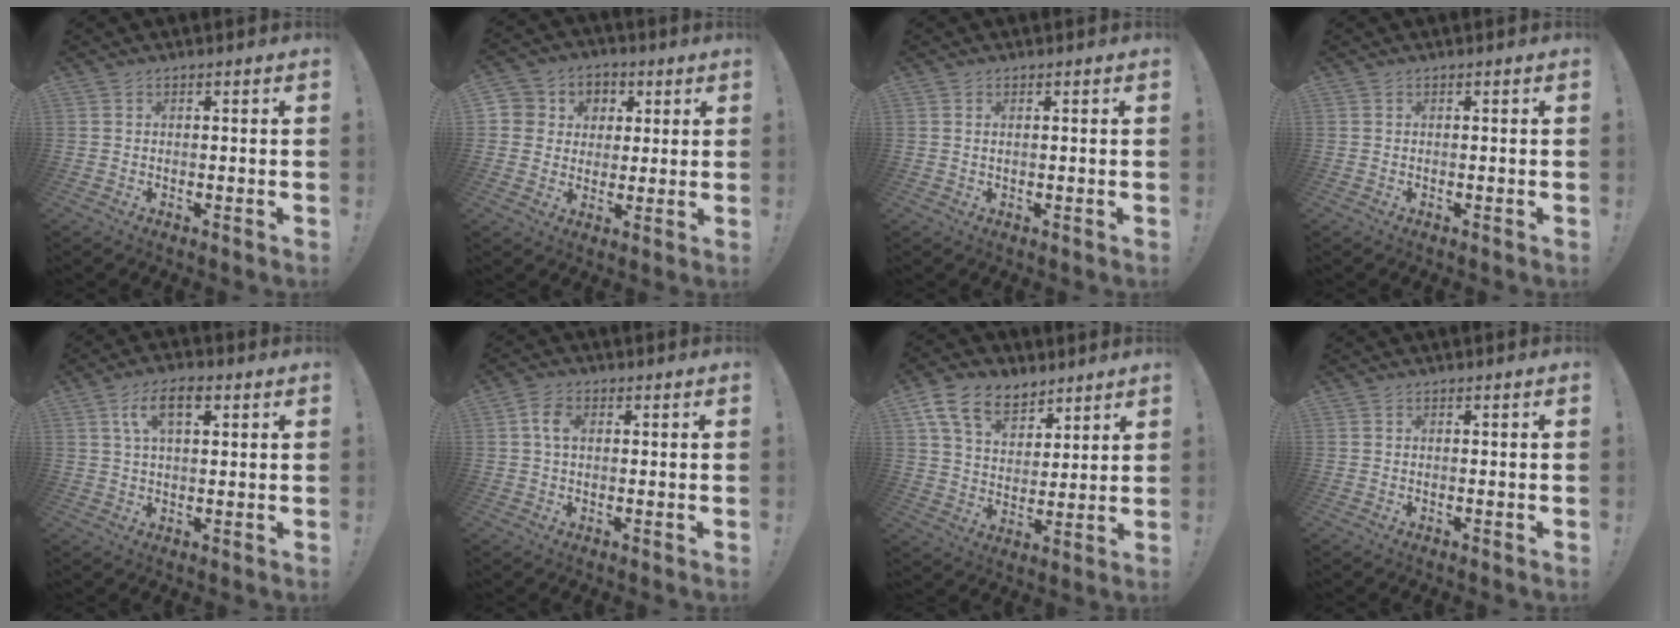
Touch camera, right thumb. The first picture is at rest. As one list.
[{"total": 7.6, "force": [0.9, 7.4, 1.6], "torque": [-0.019, -0.002, 0.025]}, {"total": 0.8, "force": [0.2, 0.0, 0.7], "torque": [-0.016, 0.002, 0.004]}, {"total": 0.0}, {"total": 8.2, "force": [3.4, 3.9, 6.5], "torque": [-0.110, 0.004, 0.058]}, {"total": 4.8, "force": [1.0, 3.1, 3.5], "torque": [-0.066, 0.010, 0.019]}, {"total": 14.0, "force": [8.8, 8.8, 6.5], "torque": [-0.122, -0.043, 0.170]}, {"total": 0.0}]